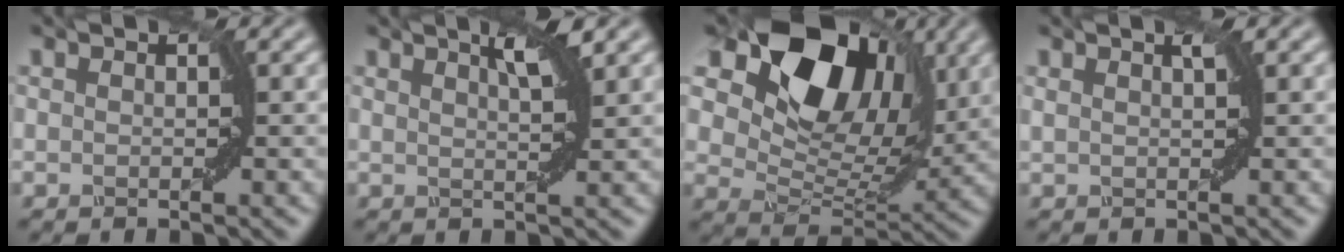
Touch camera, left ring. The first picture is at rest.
{"total": 2.2, "force": [1.4, -0.1, 1.7], "torque": [-0.025, 0.004, 0.024]}
{"total": 12.8, "force": [5.9, 8.0, 8.1], "torque": [-0.140, 0.010, 0.102]}
{"total": 0.9, "force": [0.7, -0.1, 0.6], "torque": [-0.016, 0.002, 0.014]}